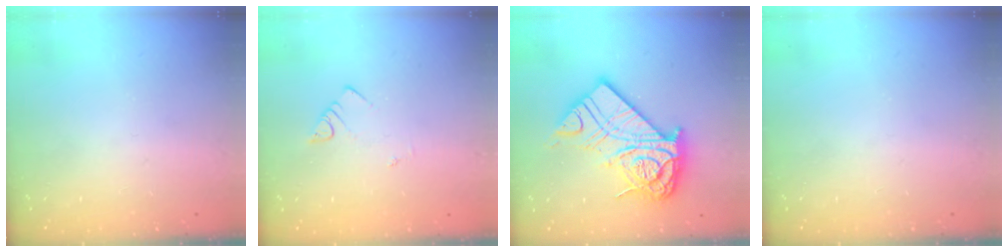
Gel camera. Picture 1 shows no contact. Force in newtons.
{"total": 2.1, "press": 2.1, "slide": 0.4}
{"total": 24.7, "press": 24.7, "slide": 1.9}
{"total": 0.0}